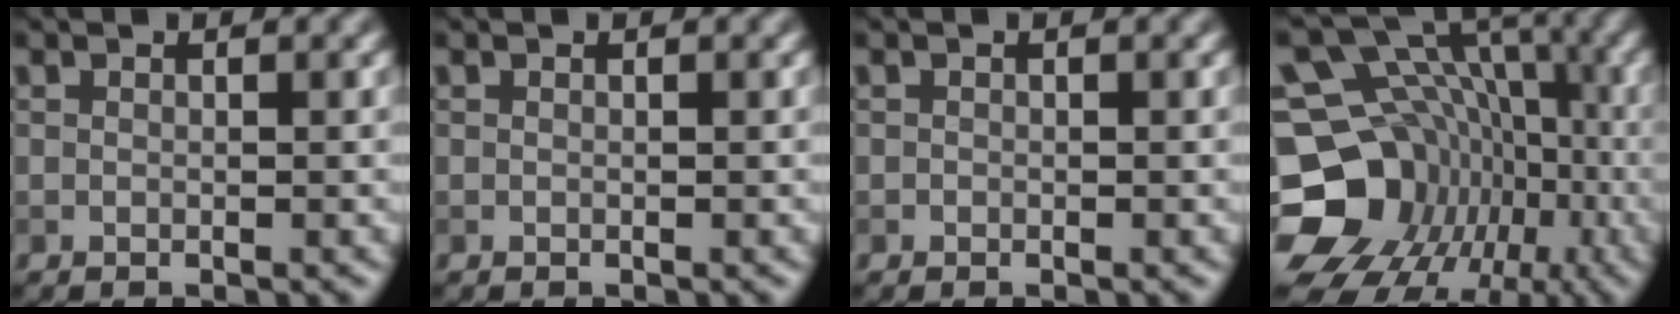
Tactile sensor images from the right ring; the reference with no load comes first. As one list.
[{"total": 0.0}, {"total": 0.0}, {"total": 18.6, "force": [-6.0, 15.0, 9.1], "torque": [-0.170, -0.001, -0.085]}]